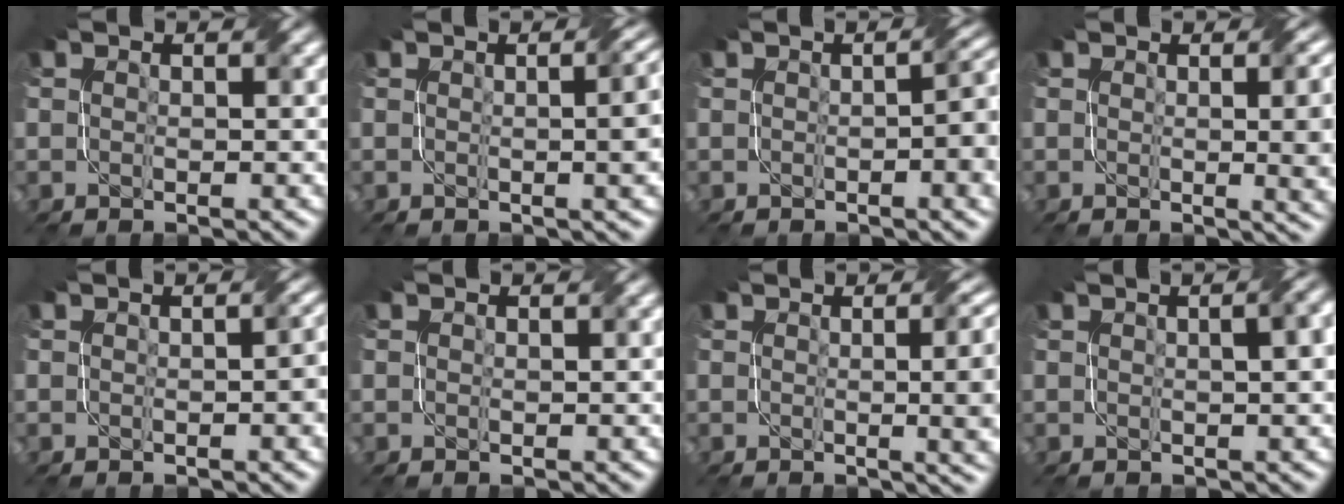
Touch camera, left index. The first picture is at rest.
{"total": 6.6, "force": [0.3, 2.8, 6.0], "torque": [-0.025, 0.018, 0.001]}
{"total": 5.3, "force": [-0.3, 1.7, 5.0], "torque": [-0.044, 0.004, 0.001]}
{"total": 6.8, "force": [0.4, 2.7, 6.2], "torque": [-0.037, 0.004, 0.012]}
{"total": 2.0, "force": [-0.2, 0.4, 1.9], "torque": [-0.021, 0.004, -0.002]}
{"total": 0.0}
{"total": 9.3, "force": [0.5, 4.1, 8.3], "torque": [-0.043, 0.011, 0.008]}
{"total": 5.0, "force": [1.4, 2.2, 4.3], "torque": [-0.026, 0.033, -0.004]}